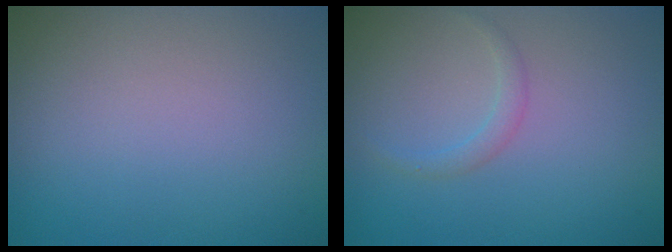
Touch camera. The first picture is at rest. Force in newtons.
{"total": 1.1, "press": 1.1, "slide": 0.1}